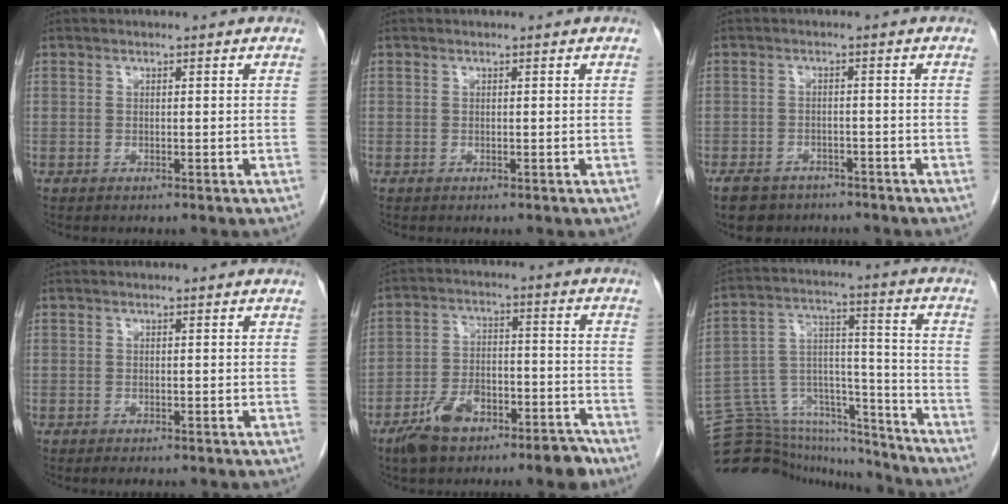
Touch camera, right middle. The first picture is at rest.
{"total": 0.0}
{"total": 6.5, "force": [-5.1, 3.5, 2.1], "torque": [-0.041, -0.001, -0.074]}
{"total": 0.9, "force": [-0.8, 0.2, 0.5], "torque": [-0.012, -0.004, -0.008]}
{"total": 10.4, "force": [-7.4, 3.8, 6.3], "torque": [-0.106, 0.018, -0.123]}
{"total": 21.1, "force": [-20.2, 5.0, 3.7], "torque": [-0.092, 0.059, -0.309]}